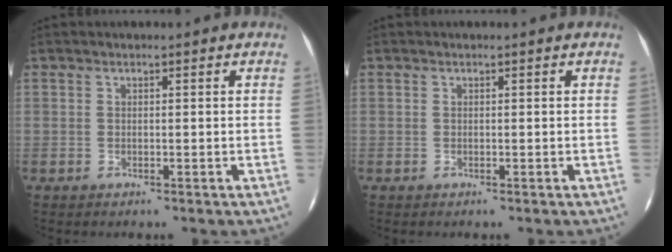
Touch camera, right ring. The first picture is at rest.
{"total": 0.0}